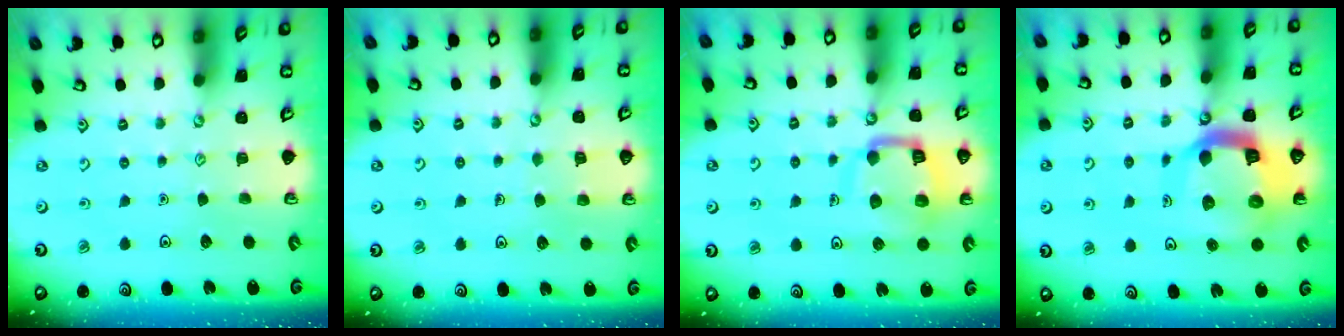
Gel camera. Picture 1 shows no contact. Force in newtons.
{"total": 3.7, "press": 3.7, "slide": 0.3}
{"total": 11.9, "press": 11.8, "slide": 1.2}
{"total": 14.7, "press": 14.6, "slide": 1.7}